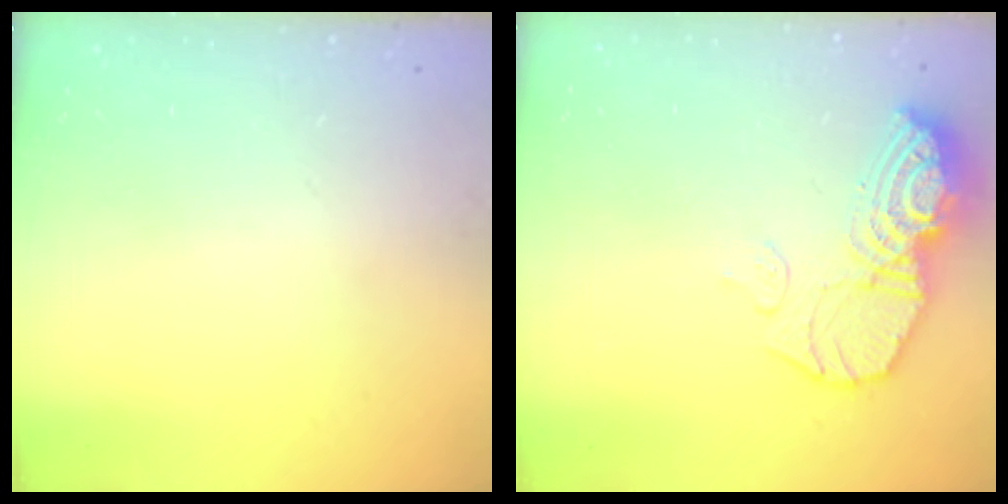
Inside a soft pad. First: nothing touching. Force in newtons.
{"total": 13.2, "press": 13.1, "slide": 1.2}